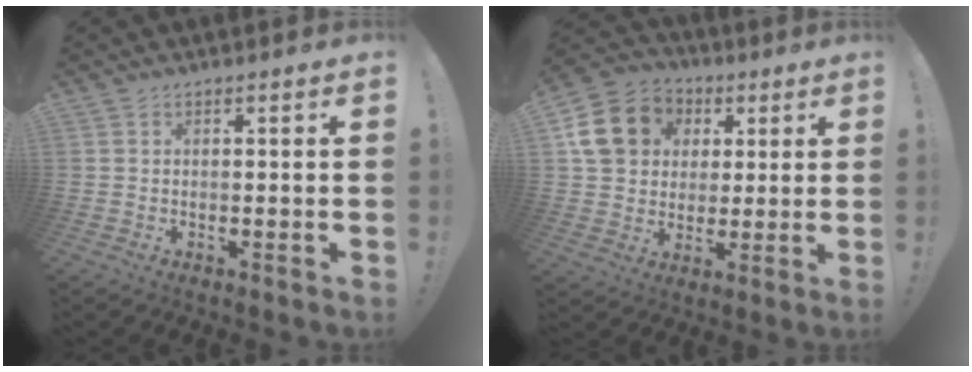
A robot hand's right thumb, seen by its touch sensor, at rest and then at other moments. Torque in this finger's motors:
{"motor_torque": [0.39, 0.38, 0.83, 0.47, 0.21]}